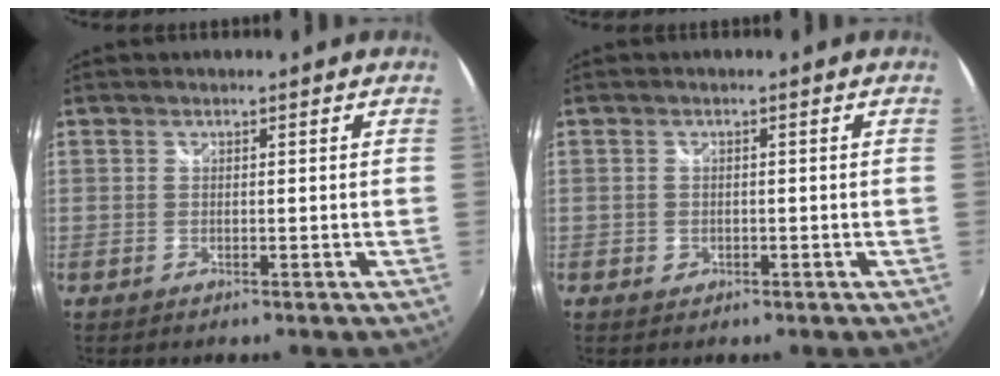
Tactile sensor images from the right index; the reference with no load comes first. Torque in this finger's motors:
{"motor_torque": [0.11, -0.15, 0.09, 0.01]}